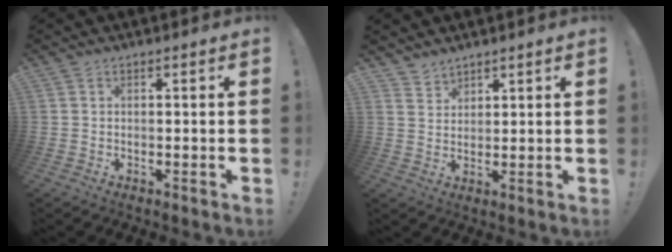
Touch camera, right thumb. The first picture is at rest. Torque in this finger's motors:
{"motor_torque": [-0.42, 0.26, -0.24, 0.26, 0.02]}